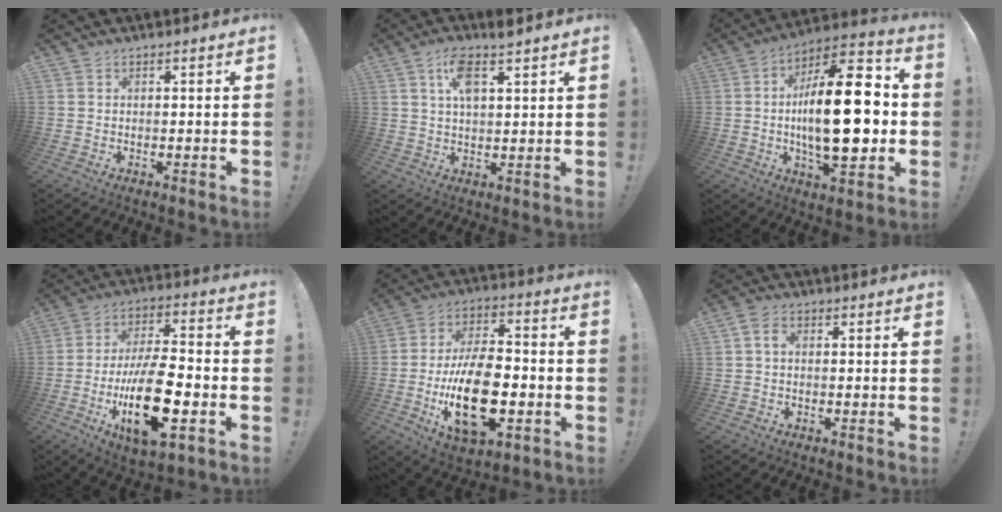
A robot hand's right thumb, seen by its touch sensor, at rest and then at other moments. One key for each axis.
{"total": 7.9, "fx": 4.4, "fy": 2.8, "fz": 6.0, "tx": -0.100, "ty": -0.011, "tz": 0.075}
{"total": 25.0, "fx": -1.0, "fy": 10.4, "fz": 22.7, "tx": -0.376, "ty": -0.004, "tz": -0.022}
{"total": 20.4, "fx": -6.0, "fy": 7.9, "fz": 17.9, "tx": -0.322, "ty": 0.018, "tz": -0.092}
{"total": 21.4, "fx": -5.5, "fy": 11.2, "fz": 17.3, "tx": -0.305, "ty": 0.016, "tz": -0.087}
{"total": 3.5, "fx": 0.5, "fy": 2.3, "fz": 2.6, "tx": -0.050, "ty": 0.011, "tz": 0.010}